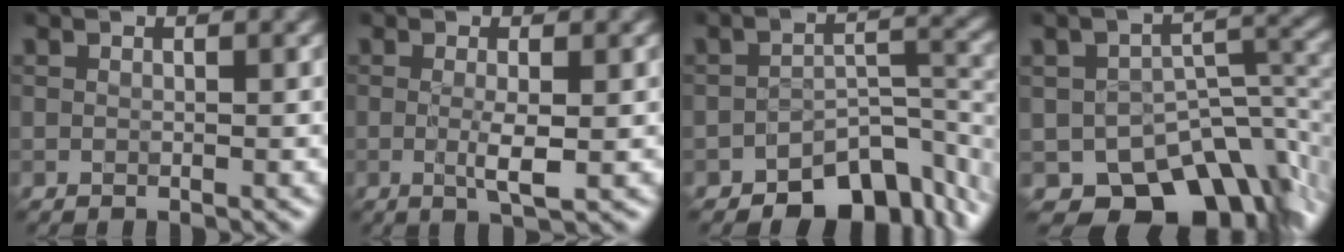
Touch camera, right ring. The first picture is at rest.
{"total": 2.6, "force": [-0.2, 0.4, 2.6], "torque": [-0.049, -0.007, -0.003]}
{"total": 8.0, "force": [-5.6, 3.8, 4.2], "torque": [-0.039, -0.009, -0.091]}
{"total": 9.7, "force": [-6.2, 5.6, 5.0], "torque": [-0.054, -0.021, -0.088]}